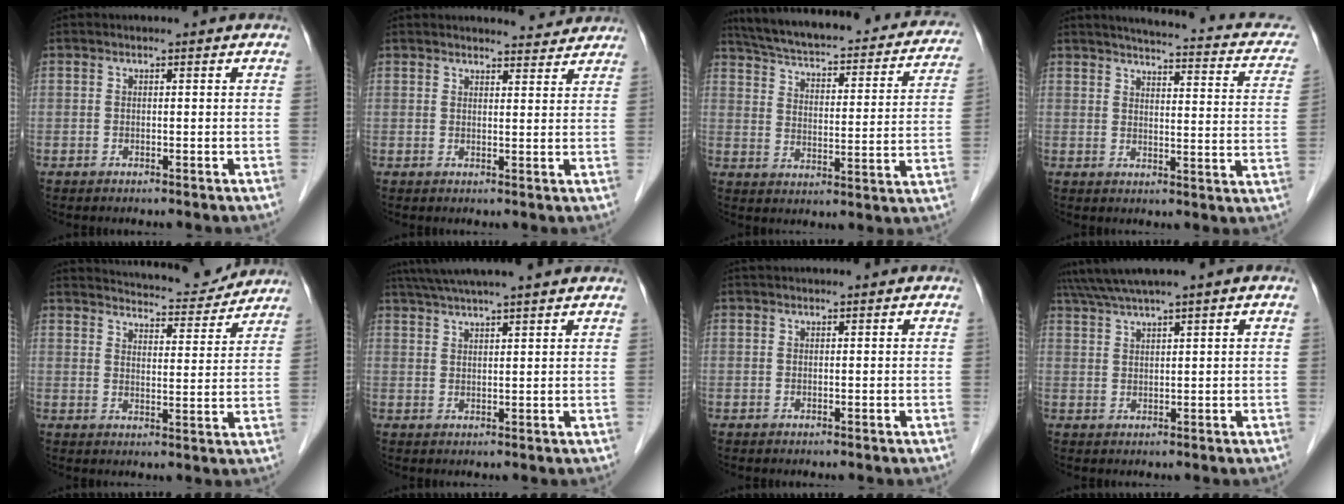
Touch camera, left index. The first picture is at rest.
{"total": 4.6, "force": [4.5, 0.8, 0.4], "torque": [-0.005, -0.002, 0.047]}
{"total": 28.0, "force": [24.5, 6.6, 11.9], "torque": [-0.188, -0.017, 0.305]}
{"total": 17.5, "force": [14.2, 4.2, 9.3], "torque": [-0.108, 0.000, 0.146]}
{"total": 14.4, "force": [13.8, 2.8, 3.4], "torque": [-0.040, -0.005, 0.173]}
{"total": 12.3, "force": [10.5, 0.2, 6.3], "torque": [-0.111, 0.042, 0.149]}
{"total": 0.9, "force": [0.9, 0.1, 0.2], "torque": [-0.007, 0.018, 0.020]}
{"total": 5.3, "force": [4.3, -1.1, 3.0], "torque": [-0.061, 0.026, 0.083]}